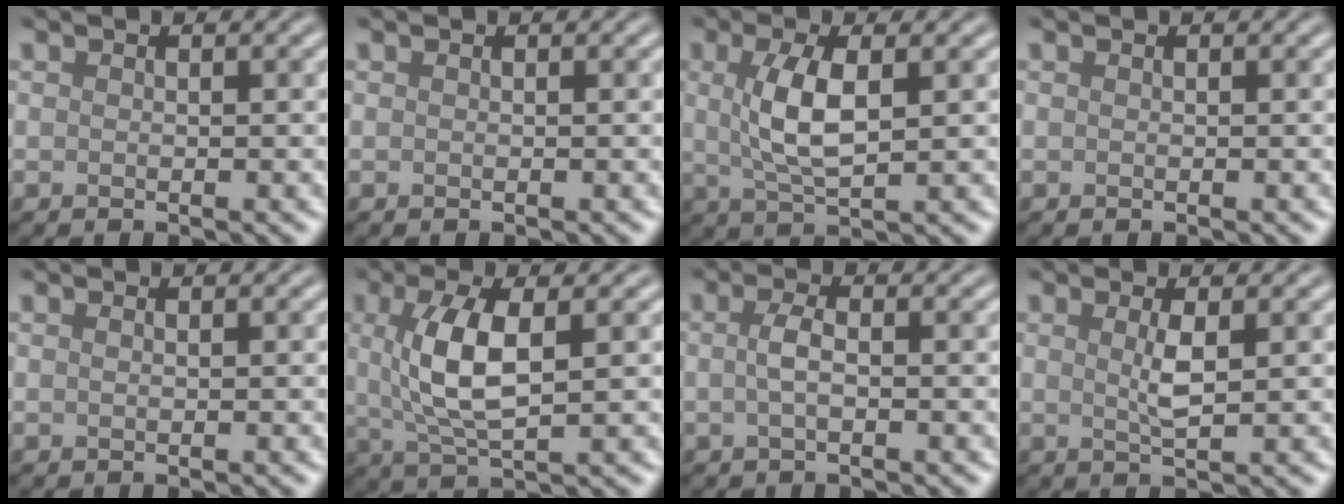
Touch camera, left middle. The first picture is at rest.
{"total": 0.0}
{"total": 4.7, "force": [0.8, 1.6, 4.3], "torque": [-0.095, 0.002, 0.017]}
{"total": 0.0}
{"total": 0.0}
{"total": 5.9, "force": [1.0, 2.1, 5.4], "torque": [-0.117, 0.000, 0.023]}
{"total": 1.8, "force": [-0.1, 0.6, 1.7], "torque": [-0.035, 0.003, -0.005]}
{"total": 2.1, "force": [0.5, 0.4, 2.0], "torque": [-0.040, -0.002, 0.010]}